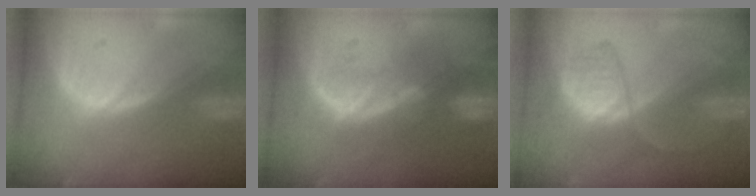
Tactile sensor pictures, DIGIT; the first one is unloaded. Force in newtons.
{"total": 10.0, "press": 8.5, "slide": 5.3}
{"total": 6.7, "press": 6.1, "slide": 2.7}